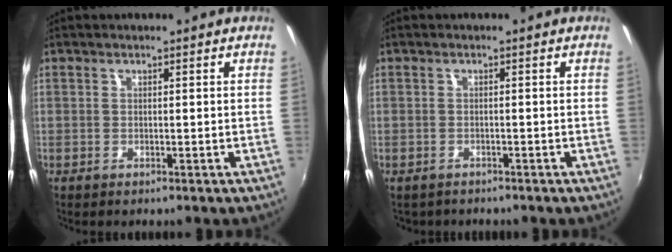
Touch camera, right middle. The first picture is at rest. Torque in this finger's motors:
{"motor_torque": [-0.21, -0.90, 0.03, 0.00]}